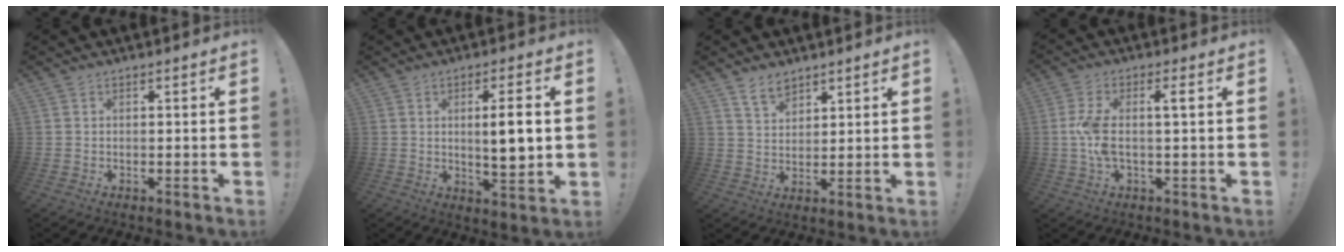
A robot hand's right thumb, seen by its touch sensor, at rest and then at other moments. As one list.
[{"total": 7.9, "force": [1.2, 1.1, 7.7], "torque": [-0.113, -0.009, 0.013]}, {"total": 5.8, "force": [4.6, 3.0, 2.1], "torque": [-0.034, -0.024, 0.086]}, {"total": 7.7, "force": [0.2, 1.7, 7.5], "torque": [-0.161, -0.001, -0.002]}]